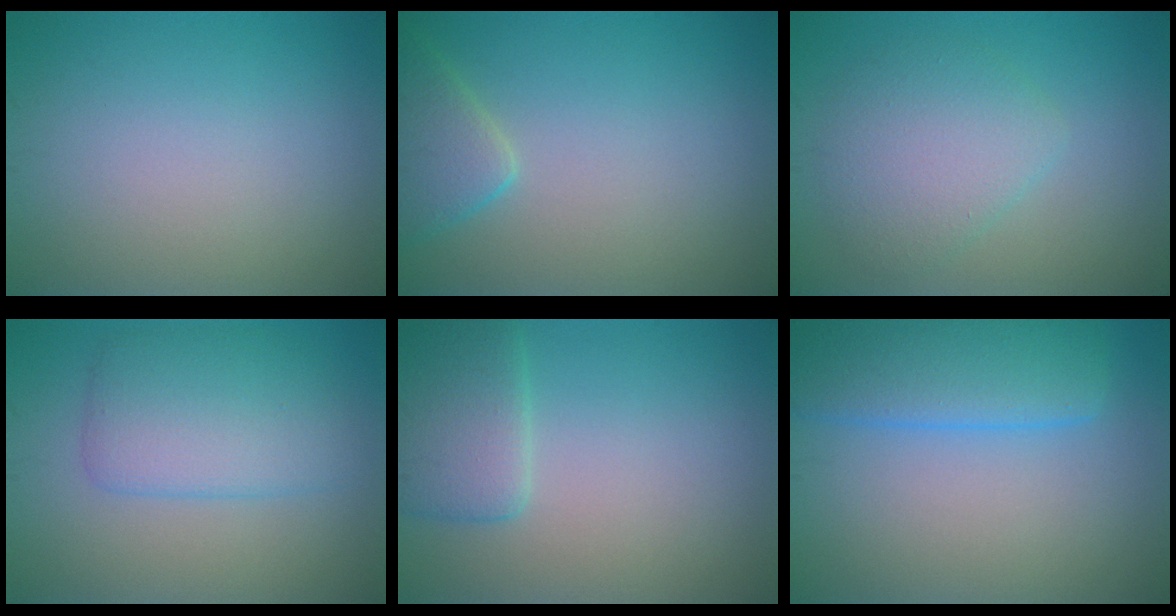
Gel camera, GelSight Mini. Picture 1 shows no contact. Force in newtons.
{"total": 3.3, "press": 3.3, "slide": 0.3}
{"total": 3.9, "press": 3.9, "slide": 0.2}
{"total": 4.9, "press": 4.9, "slide": 0.1}
{"total": 3.7, "press": 3.7, "slide": 0.3}
{"total": 6.6, "press": 6.6, "slide": 0.4}